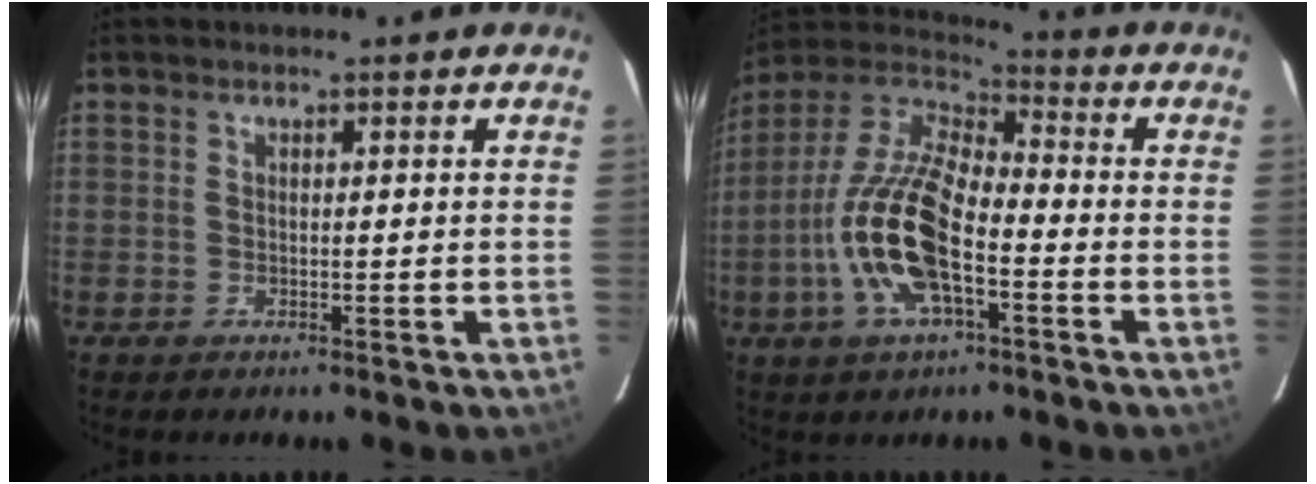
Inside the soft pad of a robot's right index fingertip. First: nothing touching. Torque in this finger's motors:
{"motor_torque": [2.14, 0.00, 0.63, 0.16]}